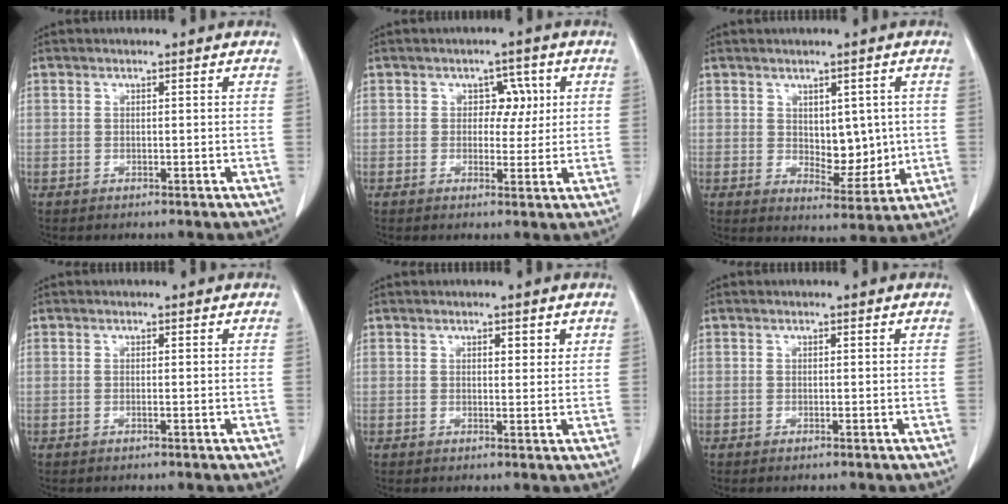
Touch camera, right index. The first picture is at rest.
{"total": 3.9, "force": [0.9, 2.8, 2.5], "torque": [-0.025, 0.011, 0.015]}
{"total": 6.7, "force": [0.6, 3.6, 5.6], "torque": [-0.074, -0.004, 0.025]}
{"total": 0.0}
{"total": 2.1, "force": [1.2, 0.9, 1.4], "torque": [-0.017, -0.001, 0.018]}
{"total": 0.0}